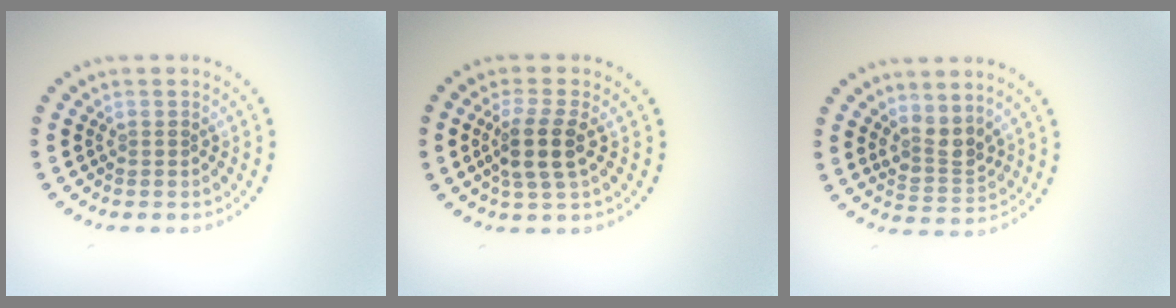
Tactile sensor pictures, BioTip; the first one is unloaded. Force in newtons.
{"total": 3.2, "press": 2.7, "slide": 1.8}
{"total": 2.6, "press": 2.0, "slide": 1.6}